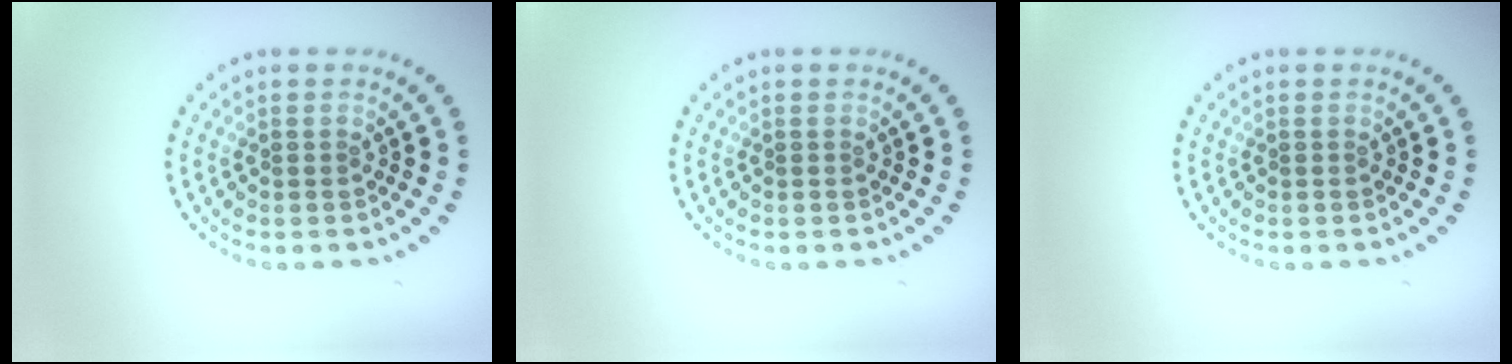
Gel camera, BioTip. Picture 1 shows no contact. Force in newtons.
{"total": 0.0}
{"total": 0.0}